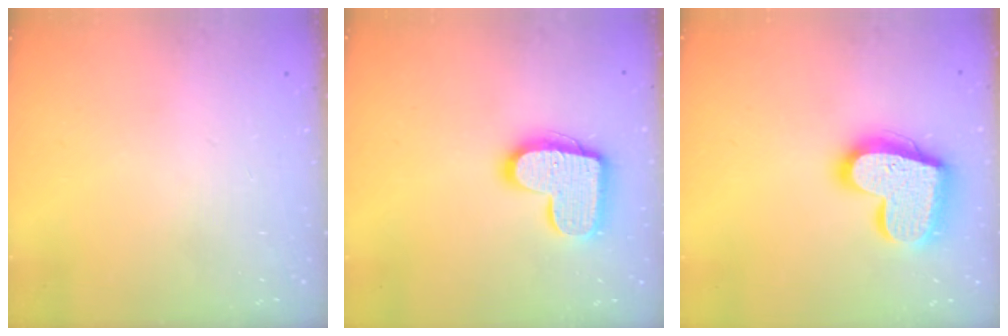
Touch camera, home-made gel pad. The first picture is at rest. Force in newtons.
{"total": 15.5, "press": 15.4, "slide": 1.0}
{"total": 20.1, "press": 20.0, "slide": 1.7}